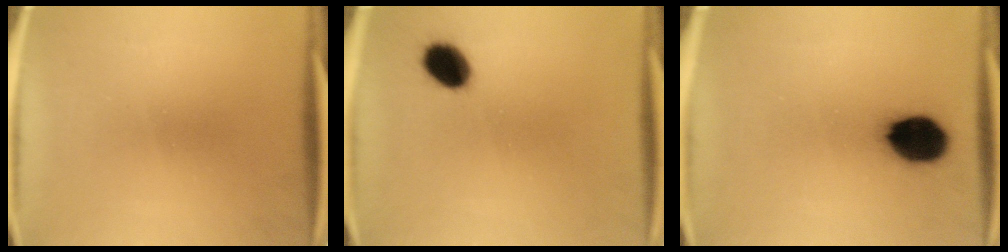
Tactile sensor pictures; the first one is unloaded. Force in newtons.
{"total": 7.0}
{"total": 12.0}